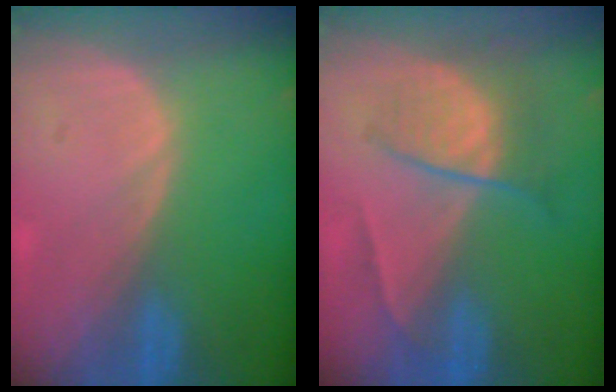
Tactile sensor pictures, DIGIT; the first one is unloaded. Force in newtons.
{"total": 6.6, "press": 6.0, "slide": 2.8}